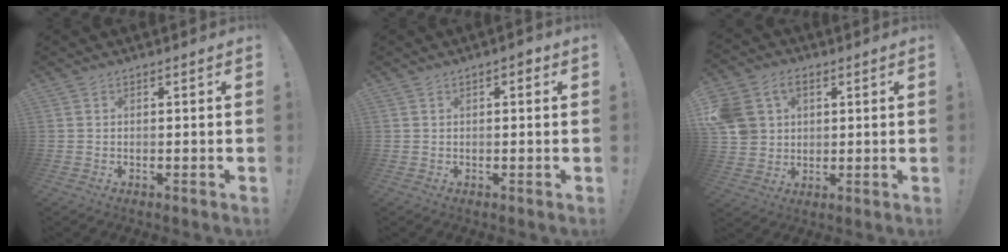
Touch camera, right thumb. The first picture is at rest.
{"total": 1.8, "force": [0.4, 0.9, 1.6], "torque": [-0.018, 0.002, 0.003]}
{"total": 11.4, "force": [3.8, 9.3, 5.4], "torque": [-0.106, -0.012, 0.077]}